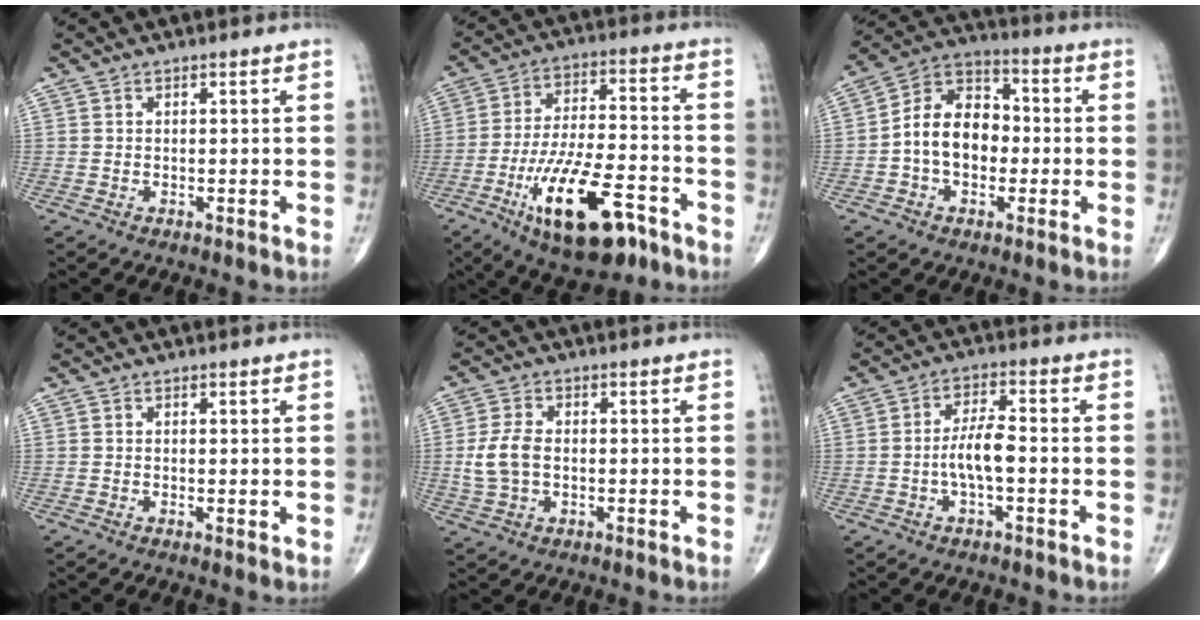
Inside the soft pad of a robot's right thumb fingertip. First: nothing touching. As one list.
[{"total": 18.7, "force": [-9.4, 7.2, 14.5], "torque": [-0.244, 0.043, -0.149]}, {"total": 12.6, "force": [-1.2, 9.0, 8.8], "torque": [-0.126, 0.039, -0.035]}, {"total": 0.9, "force": [0.1, 0.2, 0.9], "torque": [-0.017, -0.006, 0.000]}, {"total": 6.4, "force": [-0.3, 4.1, 4.9], "torque": [-0.107, 0.007, -0.004]}, {"total": 6.1, "force": [-1.3, 2.0, 5.7], "torque": [-0.107, 0.017, -0.029]}]